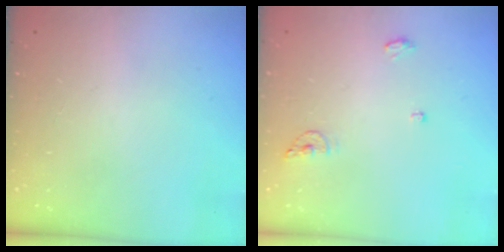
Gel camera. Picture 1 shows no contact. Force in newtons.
{"total": 5.9, "press": 5.6, "slide": 1.7}